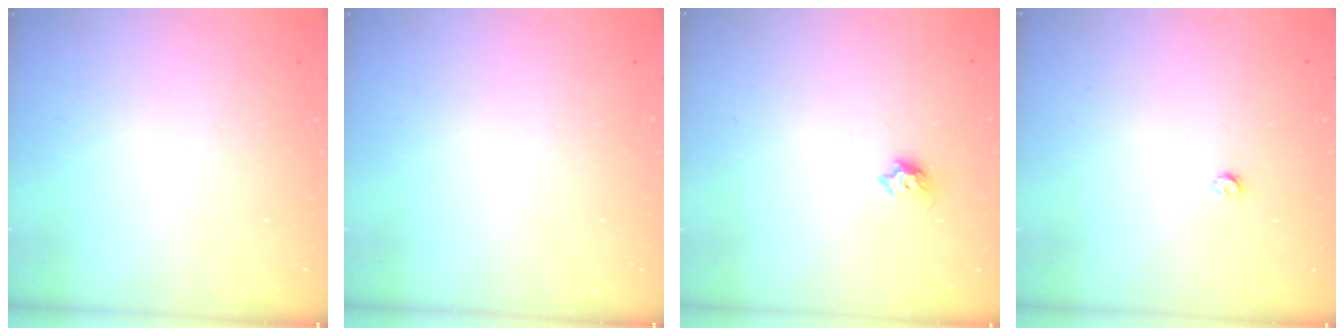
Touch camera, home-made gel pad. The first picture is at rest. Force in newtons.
{"total": 0.0}
{"total": 5.2, "press": 5.1, "slide": 1.0}
{"total": 2.9, "press": 2.8, "slide": 0.5}